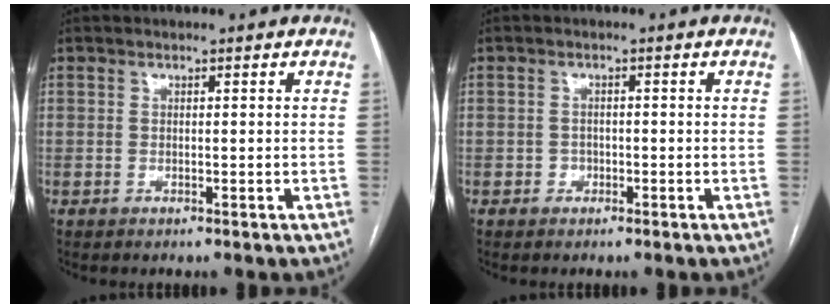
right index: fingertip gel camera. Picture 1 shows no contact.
{"total": 1.1, "force": [-0.6, 0.9, 0.2], "torque": [0.000, 0.005, -0.011]}